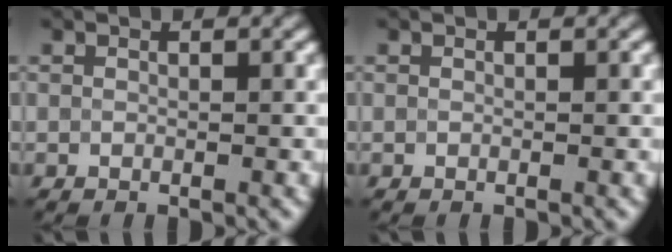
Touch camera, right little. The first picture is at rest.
{"total": 0.0}